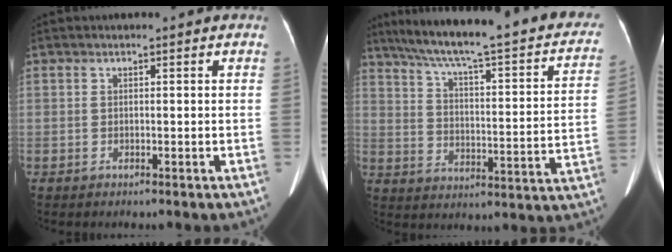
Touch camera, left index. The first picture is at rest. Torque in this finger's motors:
{"motor_torque": [0.77, -1.30, 0.09, 0.11]}